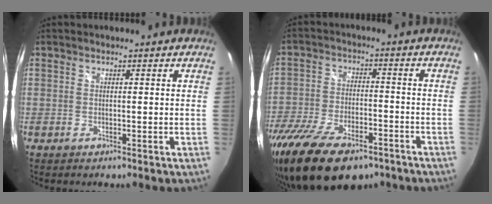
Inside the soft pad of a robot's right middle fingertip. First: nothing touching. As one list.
[{"total": 18.4, "force": [-12.8, 7.8, 10.7], "torque": [-0.228, -0.039, -0.214]}]